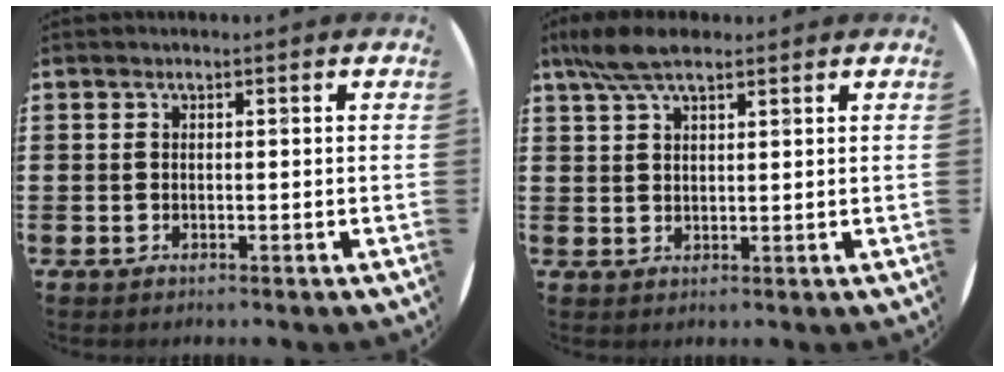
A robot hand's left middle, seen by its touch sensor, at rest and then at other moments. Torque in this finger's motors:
{"motor_torque": [1.13, -0.88, 0.14, 0.17]}